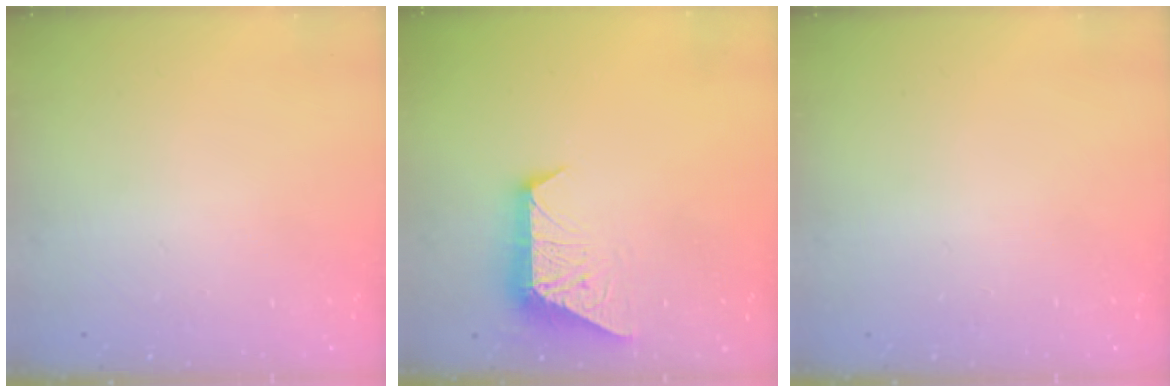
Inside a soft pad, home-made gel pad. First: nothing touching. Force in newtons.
{"total": 9.3, "press": 9.3, "slide": 0.6}
{"total": 0.0}